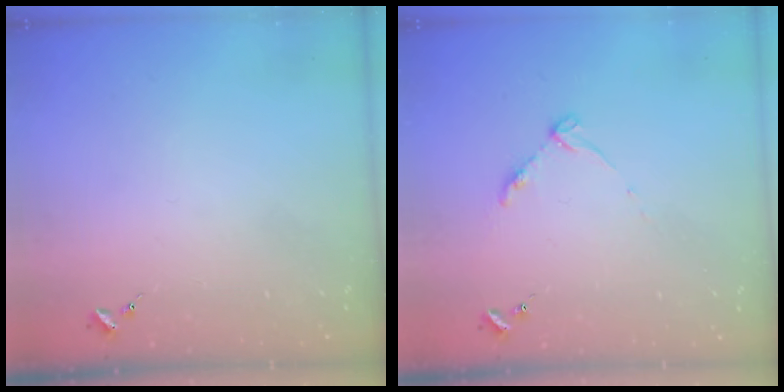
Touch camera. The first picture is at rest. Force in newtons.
{"total": 5.6, "press": 5.5, "slide": 0.7}